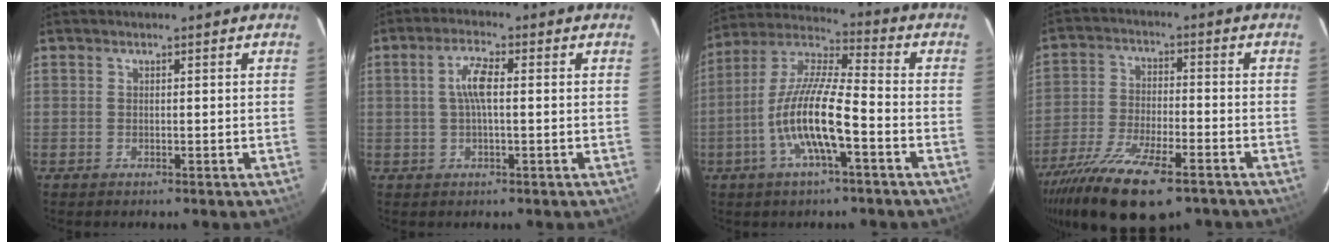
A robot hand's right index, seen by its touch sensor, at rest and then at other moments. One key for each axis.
{"total": 4.6, "fx": 0.3, "fy": 1.1, "fz": 4.5, "tx": -0.087, "ty": 0.008, "tz": 0.007}
{"total": 13.2, "fx": -4.8, "fy": 2.4, "fz": 12.1, "tx": -0.242, "ty": -0.003, "tz": -0.095}
{"total": 18.9, "fx": -13.3, "fy": 6.0, "fz": 12.1, "tx": -0.245, "ty": -0.054, "tz": -0.229}